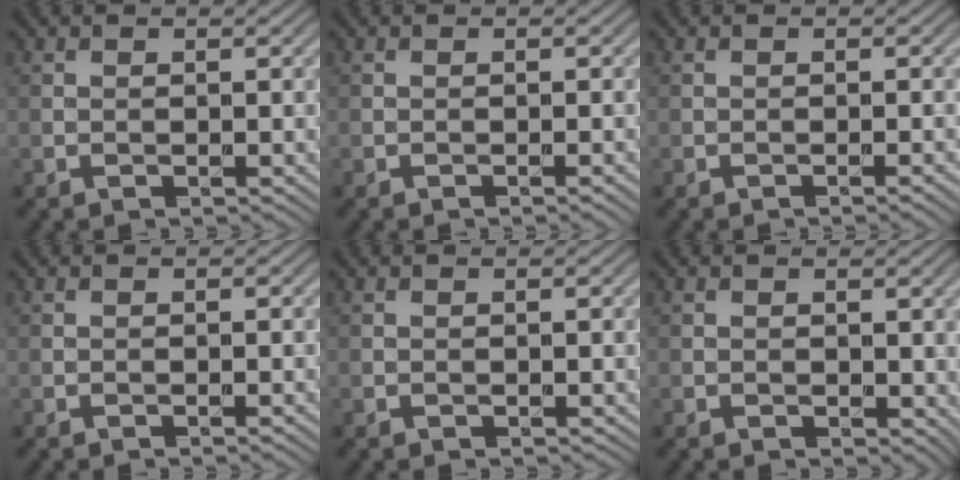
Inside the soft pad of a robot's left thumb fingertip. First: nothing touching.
{"total": 0.6, "force": [-0.3, 0.0, 0.5], "torque": [-0.006, 0.000, -0.007]}
{"total": 0.8, "force": [-0.4, 0.1, 0.7], "torque": [-0.008, 0.002, -0.011]}
{"total": 0.0}
{"total": 0.0}
{"total": 1.1, "force": [0.3, 0.8, 0.7], "torque": [-0.009, -0.005, 0.008]}